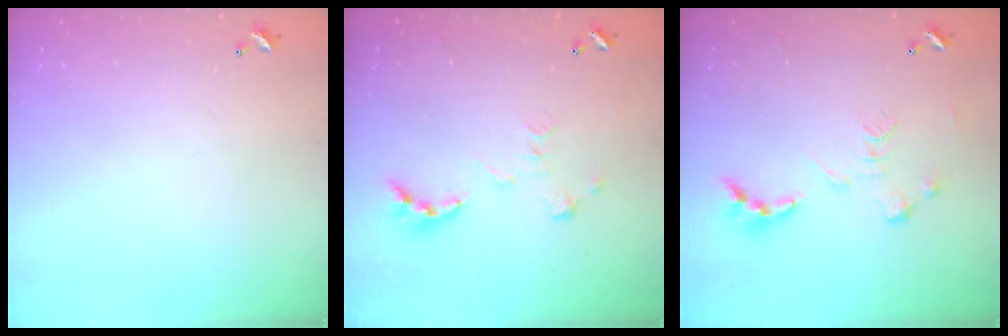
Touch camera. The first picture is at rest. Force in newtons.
{"total": 0.0}
{"total": 0.0}